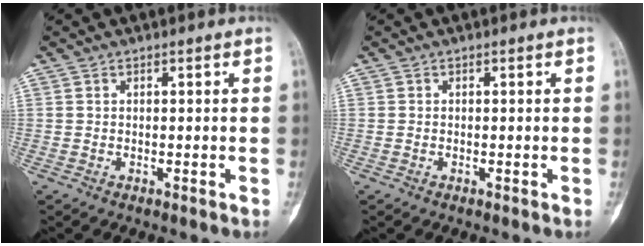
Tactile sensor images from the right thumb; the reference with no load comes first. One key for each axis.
{"total": 0.0}